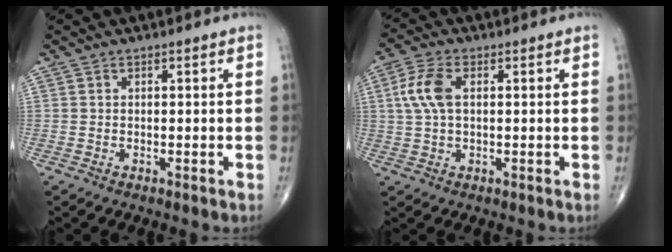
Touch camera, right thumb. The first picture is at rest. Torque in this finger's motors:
{"motor_torque": [-0.25, 0.67, 0.92, 0.25, 0.06]}